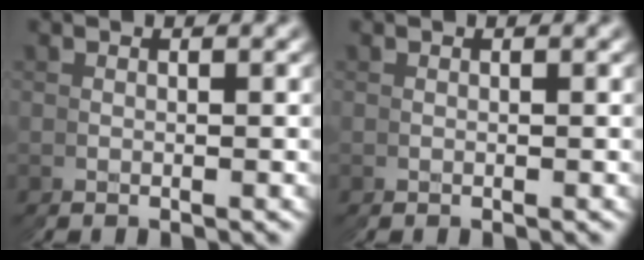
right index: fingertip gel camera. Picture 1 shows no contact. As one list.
[{"total": 0.0}]